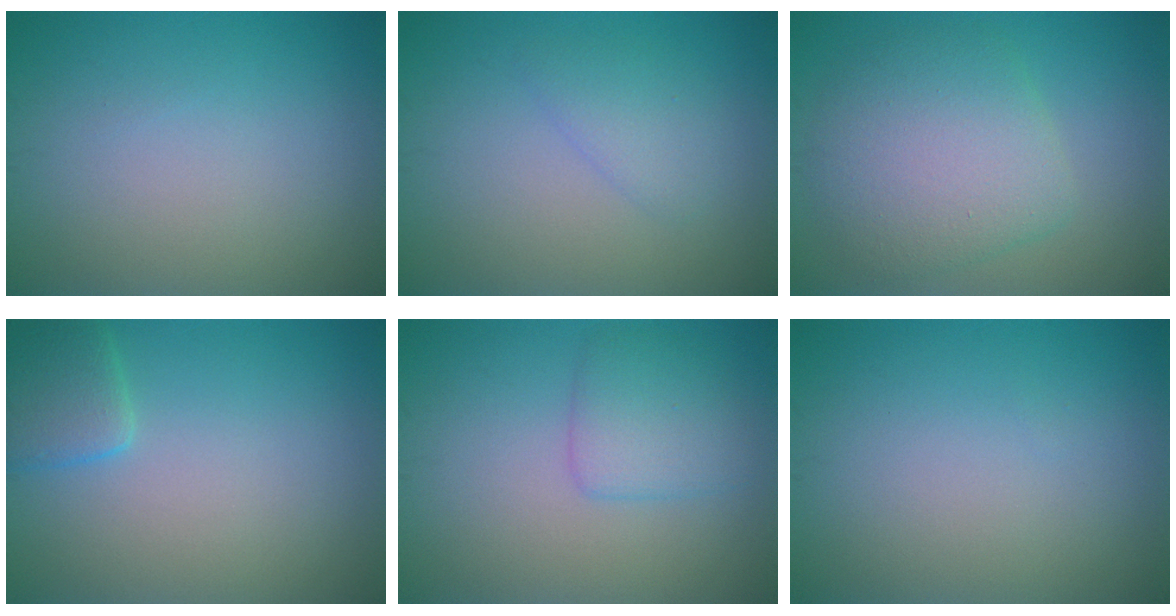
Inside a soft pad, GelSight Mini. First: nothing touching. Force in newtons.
{"total": 1.9, "press": 1.9, "slide": 0.1}
{"total": 6.1, "press": 6.1, "slide": 0.3}
{"total": 2.8, "press": 2.8, "slide": 0.2}
{"total": 2.8, "press": 2.8, "slide": 0.2}
{"total": 0.0}